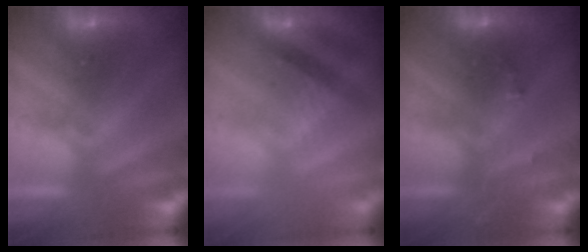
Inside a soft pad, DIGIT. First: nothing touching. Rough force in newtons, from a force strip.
{"total": 2.2}
{"total": 2.9}